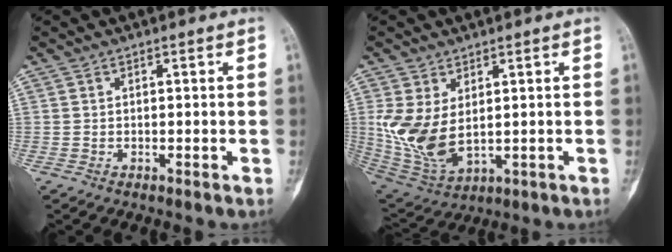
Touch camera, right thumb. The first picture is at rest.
{"total": 11.0, "force": [1.0, 6.4, 8.9], "torque": [-0.180, -0.010, 0.041]}